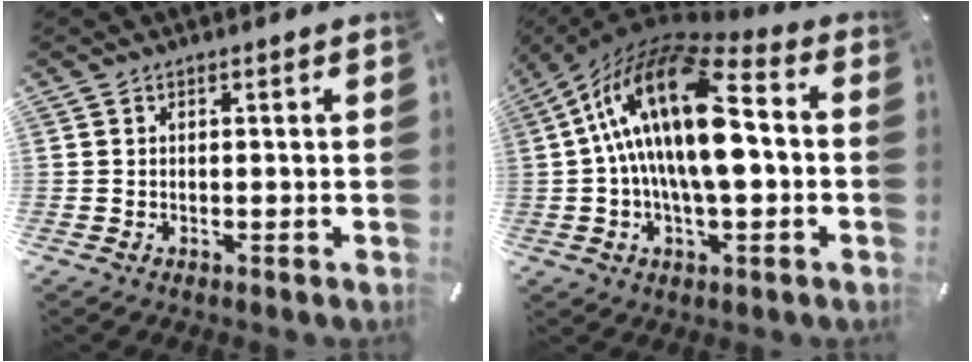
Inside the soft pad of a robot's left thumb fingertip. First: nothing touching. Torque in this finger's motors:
{"motor_torque": [0.77, 2.05, 2.77, 0.00, 1.05]}